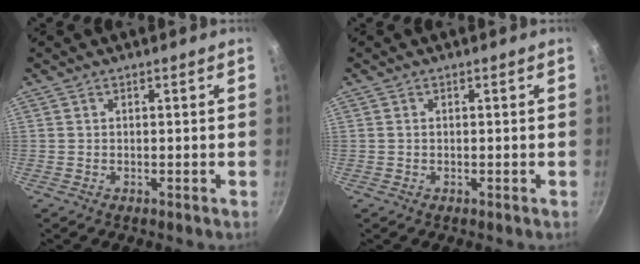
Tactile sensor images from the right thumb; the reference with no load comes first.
{"total": 0.0}